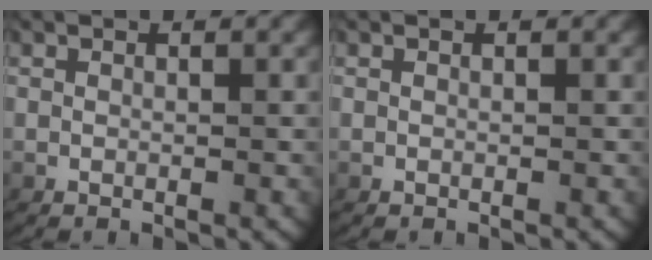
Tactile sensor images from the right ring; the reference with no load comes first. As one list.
[{"total": 0.0}]